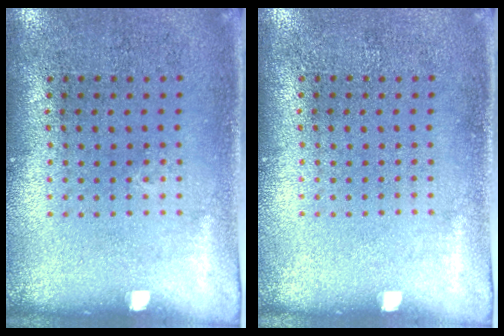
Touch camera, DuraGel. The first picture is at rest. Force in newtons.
{"total": 0.0}